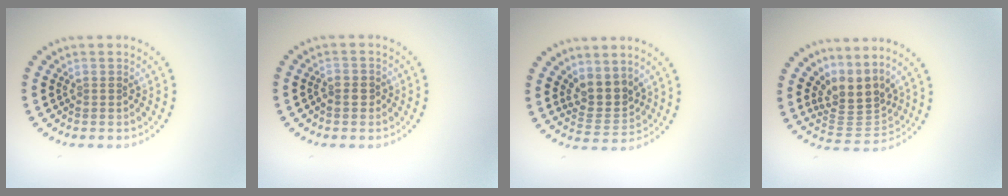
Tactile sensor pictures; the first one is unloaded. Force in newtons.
{"total": 1.1, "press": 1.1, "slide": 0.3}
{"total": 3.0, "press": 2.3, "slide": 1.8}
{"total": 3.9, "press": 2.7, "slide": 2.9}